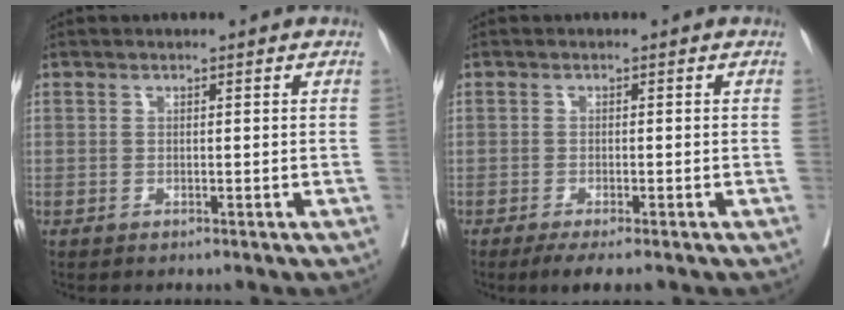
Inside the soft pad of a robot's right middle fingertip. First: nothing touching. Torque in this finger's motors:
{"motor_torque": [0.60, -0.52, 0.18, 0.07]}